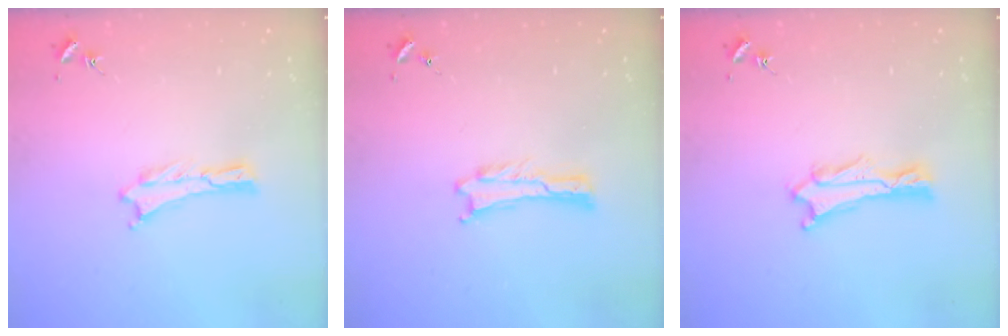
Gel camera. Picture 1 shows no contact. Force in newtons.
{"total": 0.0}
{"total": 0.9, "press": 0.9, "slide": 0.2}